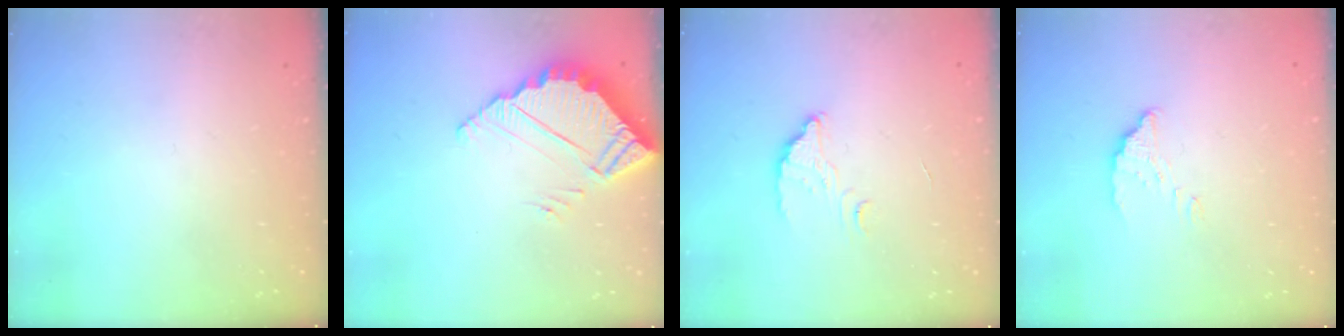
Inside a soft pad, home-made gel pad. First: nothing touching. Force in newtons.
{"total": 4.3, "press": 4.3, "slide": 0.3}
{"total": 3.0, "press": 3.0, "slide": 0.3}
{"total": 3.3, "press": 3.3, "slide": 0.1}